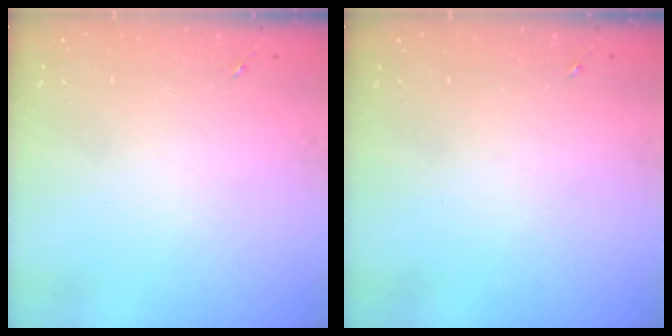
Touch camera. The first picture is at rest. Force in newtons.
{"total": 0.0}